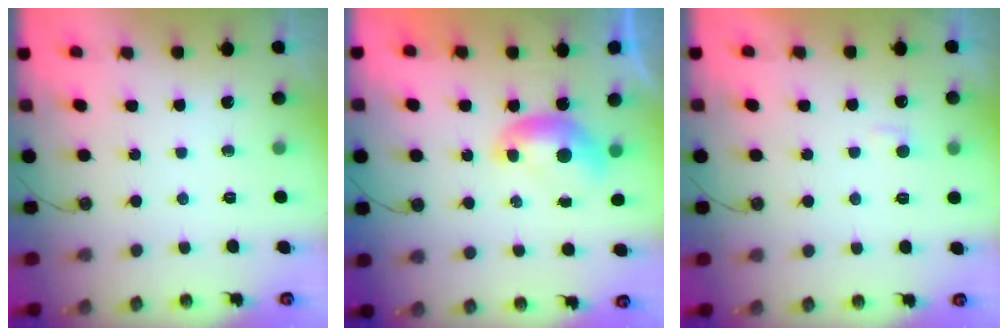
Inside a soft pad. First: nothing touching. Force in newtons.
{"total": 0.0}
{"total": 2.8, "press": 2.7, "slide": 0.4}